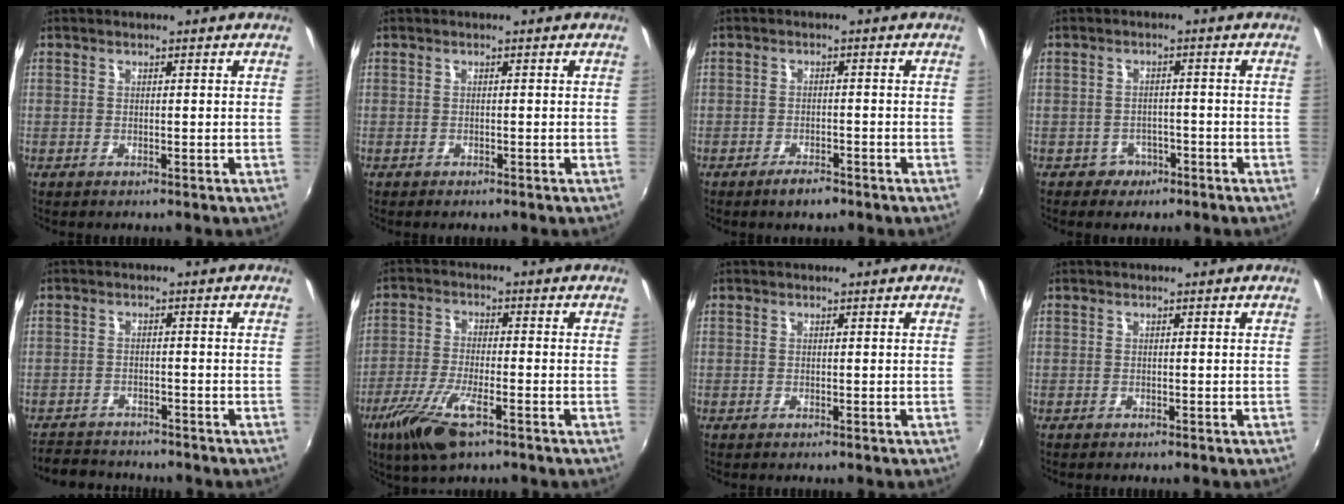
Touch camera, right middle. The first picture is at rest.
{"total": 0.7, "force": [-0.6, 0.1, 0.3], "torque": [-0.008, -0.002, -0.010]}
{"total": 3.2, "force": [-2.5, 1.0, 1.8], "torque": [-0.044, -0.003, -0.043]}
{"total": 3.4, "force": [-2.1, 2.6, 0.4], "torque": [-0.016, 0.007, -0.030]}
{"total": 6.9, "force": [-6.5, 2.0, 1.3], "torque": [-0.049, -0.004, -0.104]}
{"total": 10.2, "force": [-5.8, 2.7, 7.9], "torque": [-0.176, -0.021, -0.112]}
{"total": 0.0}
{"total": 0.0}